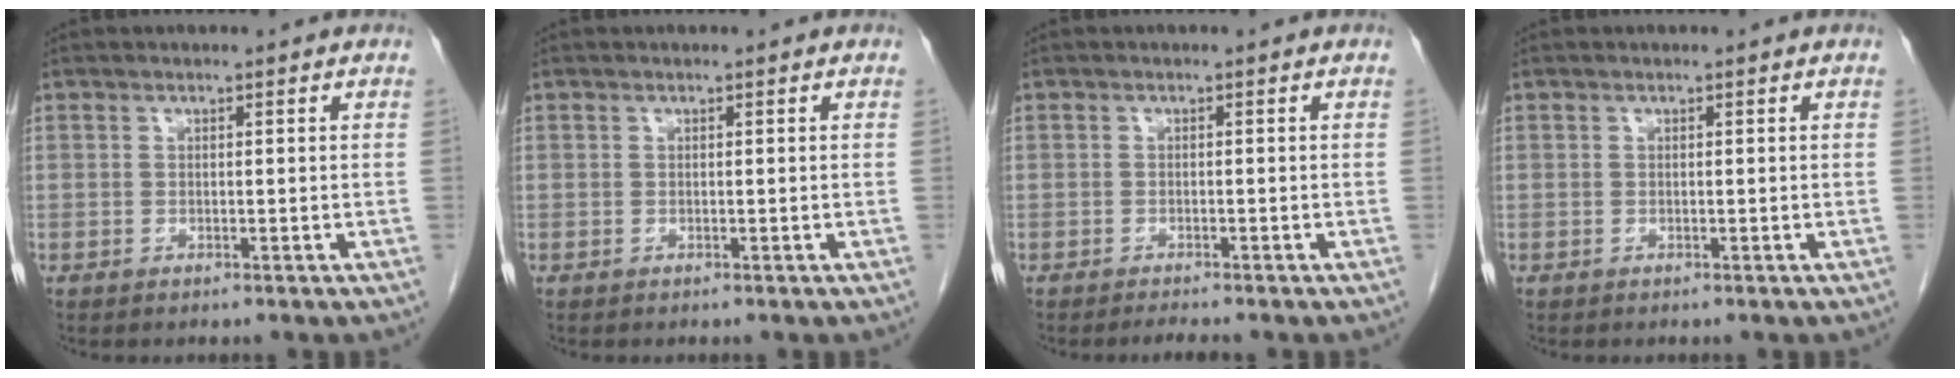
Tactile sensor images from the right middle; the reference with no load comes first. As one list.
[{"total": 0.0}, {"total": 1.5, "force": [-1.4, -0.3, 0.5], "torque": [-0.016, -0.007, -0.021]}, {"total": 0.0}]